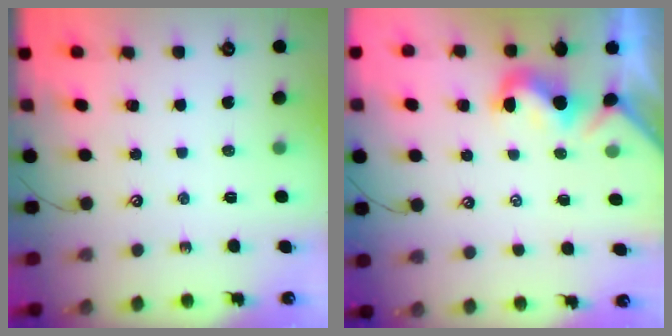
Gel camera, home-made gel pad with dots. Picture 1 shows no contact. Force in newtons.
{"total": 1.0, "press": 0.9, "slide": 0.4}